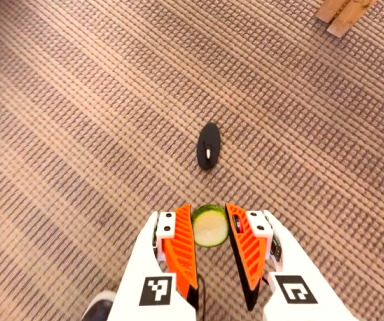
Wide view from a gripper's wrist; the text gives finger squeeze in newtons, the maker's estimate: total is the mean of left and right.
{"total": 10.0, "left": 10.6, "right": 9.4}